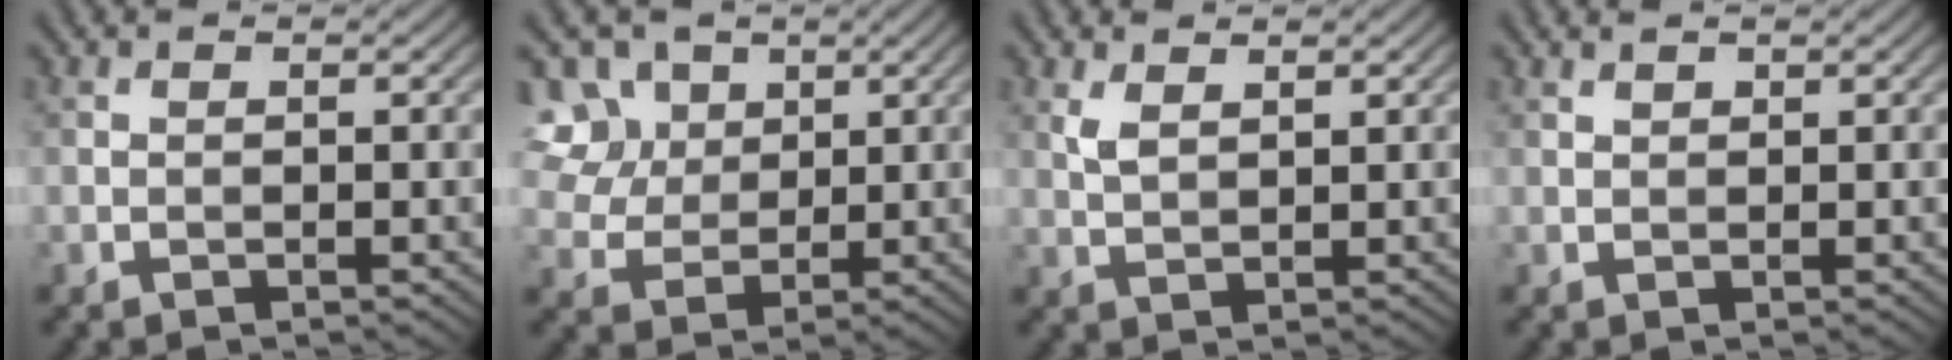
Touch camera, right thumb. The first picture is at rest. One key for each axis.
{"total": 9.9, "fx": 4.6, "fy": 7.5, "fz": 4.6, "tx": -0.156, "ty": 0.018, "tz": 0.085}
{"total": 2.2, "fx": 1.3, "fy": 0.7, "fz": 1.5, "tx": -0.044, "ty": -0.001, "tz": 0.032}
{"total": 0.9, "fx": 0.8, "fy": 0.1, "fz": 0.4, "tx": -0.013, "ty": 0.001, "tz": 0.017}